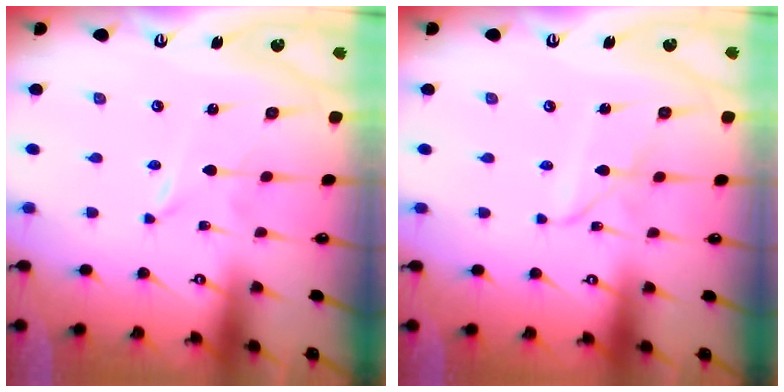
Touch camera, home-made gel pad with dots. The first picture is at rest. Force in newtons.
{"total": 2.8, "press": 2.8, "slide": 0.2}